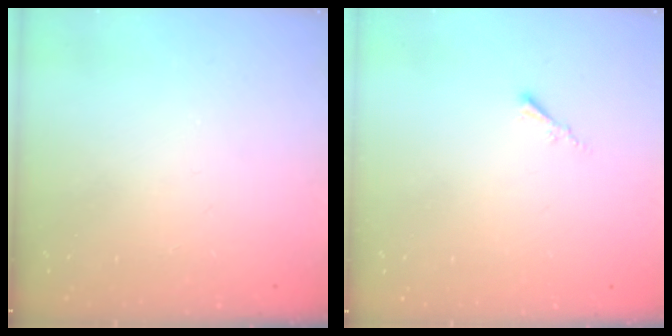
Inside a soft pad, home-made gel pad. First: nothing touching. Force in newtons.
{"total": 0.0}